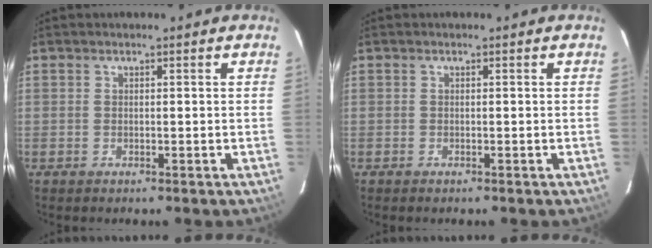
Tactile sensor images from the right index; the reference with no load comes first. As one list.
[{"total": 0.0}]